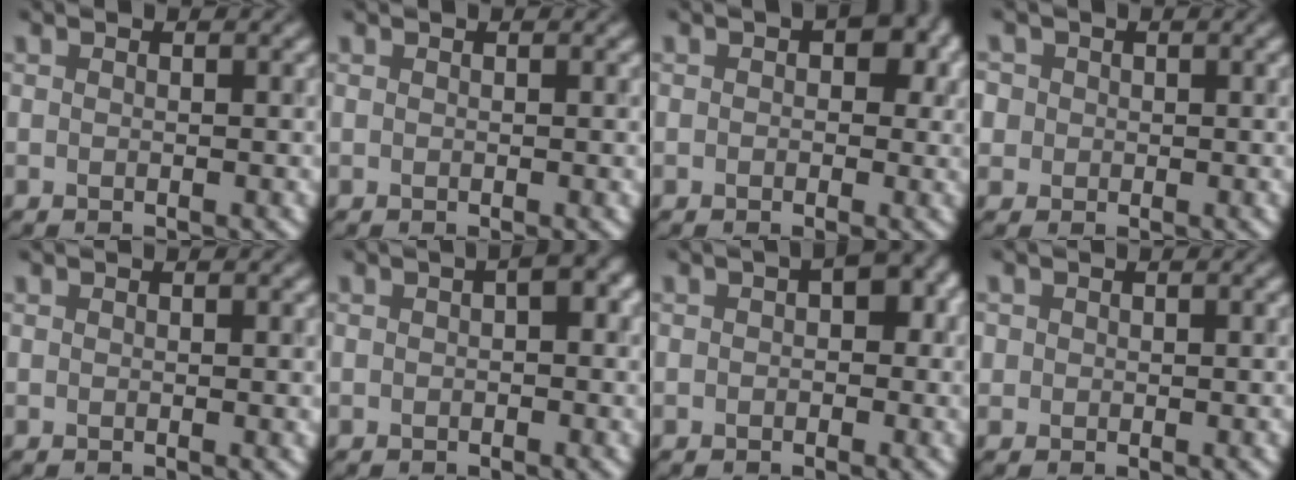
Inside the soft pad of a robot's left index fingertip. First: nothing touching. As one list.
[{"total": 0.5, "force": [0.3, 0.1, 0.5], "torque": [-0.004, 0.002, 0.005]}, {"total": 3.1, "force": [0.6, 2.2, 2.1], "torque": [-0.012, -0.002, 0.005]}, {"total": 3.9, "force": [1.5, 3.3, 1.5], "torque": [-0.030, 0.020, 0.010]}, {"total": 0.9, "force": [0.3, 0.2, 0.8], "torque": [-0.008, 0.001, 0.004]}, {"total": 2.4, "force": [0.4, 1.1, 2.1], "torque": [-0.022, 0.009, 0.003]}, {"total": 3.0, "force": [0.3, 1.8, 2.3], "torque": [-0.023, 0.005, -0.003]}, {"total": 0.9, "force": [0.2, 0.9, 0.2], "torque": [0.004, -0.002, 0.001]}]